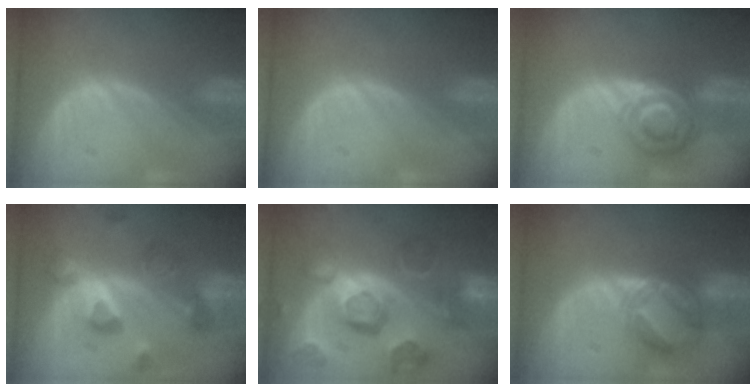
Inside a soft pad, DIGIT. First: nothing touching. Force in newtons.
{"total": 0.0}
{"total": 7.2, "press": 6.0, "slide": 3.9}
{"total": 9.3, "press": 8.2, "slide": 4.4}
{"total": 12.0, "press": 10.6, "slide": 5.6}
{"total": 6.0, "press": 5.9, "slide": 1.2}